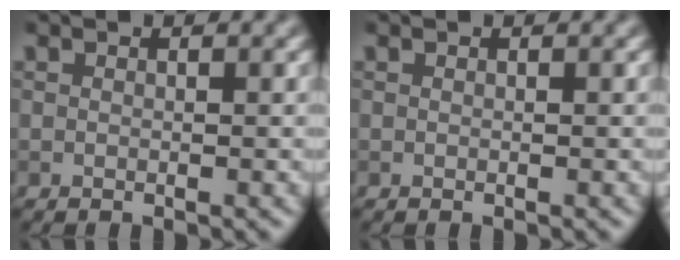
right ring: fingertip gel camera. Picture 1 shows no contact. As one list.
[{"total": 0.0}]